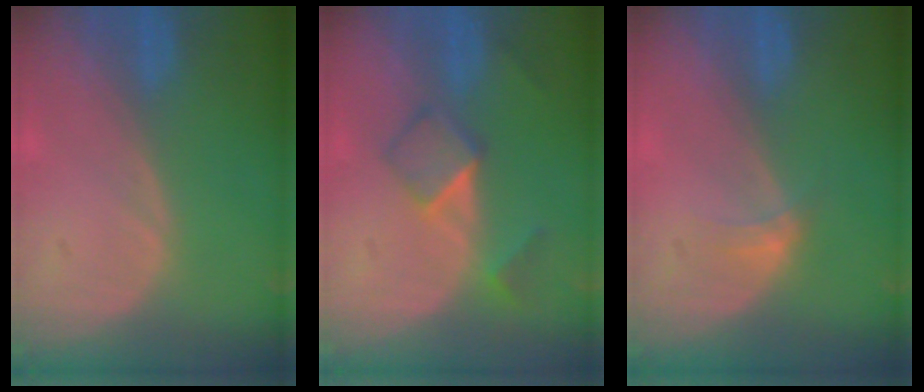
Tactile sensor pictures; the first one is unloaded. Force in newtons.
{"total": 5.2, "press": 4.6, "slide": 2.5}
{"total": 1.9, "press": 1.5, "slide": 1.1}